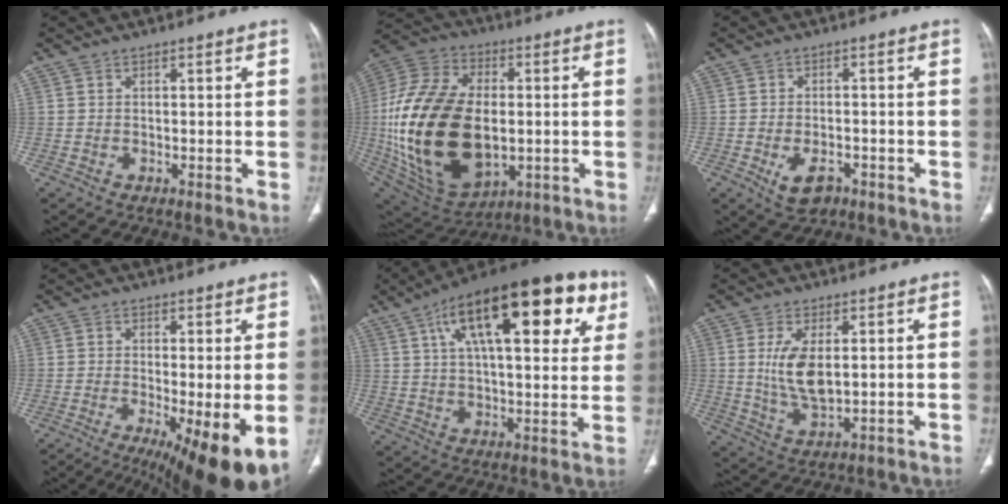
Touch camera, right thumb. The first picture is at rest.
{"total": 30.3, "force": [-2.1, 18.5, 23.9], "torque": [-0.478, -0.005, -0.011]}
{"total": 5.5, "force": [-2.5, 3.3, 3.5], "torque": [-0.055, 0.009, -0.035]}
{"total": 12.9, "force": [-4.7, 3.0, 11.7], "torque": [-0.160, -0.019, -0.067]}
{"total": 28.4, "force": [12.1, 11.1, 23.2], "torque": [-0.323, 0.009, 0.177]}
{"total": 8.3, "force": [1.3, 3.9, 7.2], "torque": [-0.142, -0.016, 0.035]}